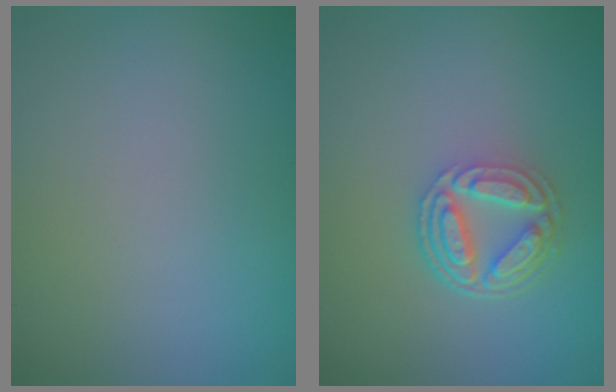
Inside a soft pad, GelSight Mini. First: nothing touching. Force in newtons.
{"total": 4.5, "press": 3.3, "slide": 3.0}